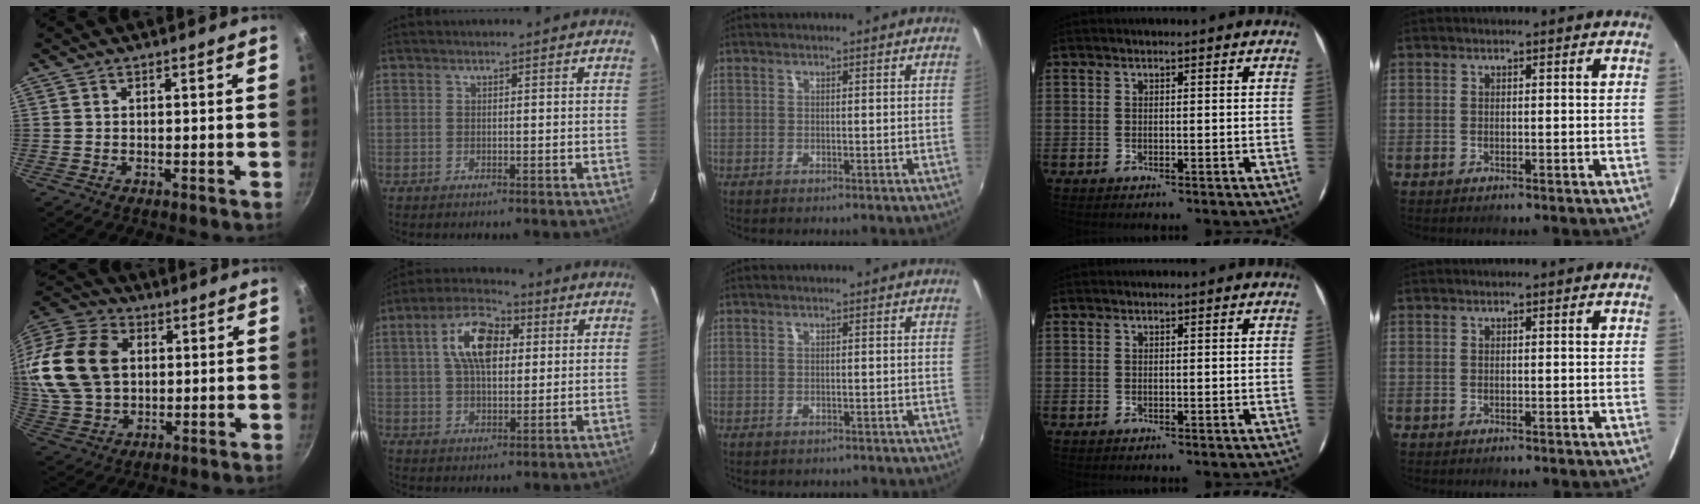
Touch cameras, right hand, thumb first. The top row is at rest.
{"thumb": {"total": 20.0, "force": [3.2, 14.5, 13.4], "torque": [-0.244, 0.015, 0.062]}, "index": {"total": 11.2, "force": [2.8, 6.1, 9.0], "torque": [-0.162, 0.027, 0.046]}, "middle": {"total": 2.9, "force": [-2.6, 1.0, 0.8], "torque": [-0.017, -0.013, -0.031]}}